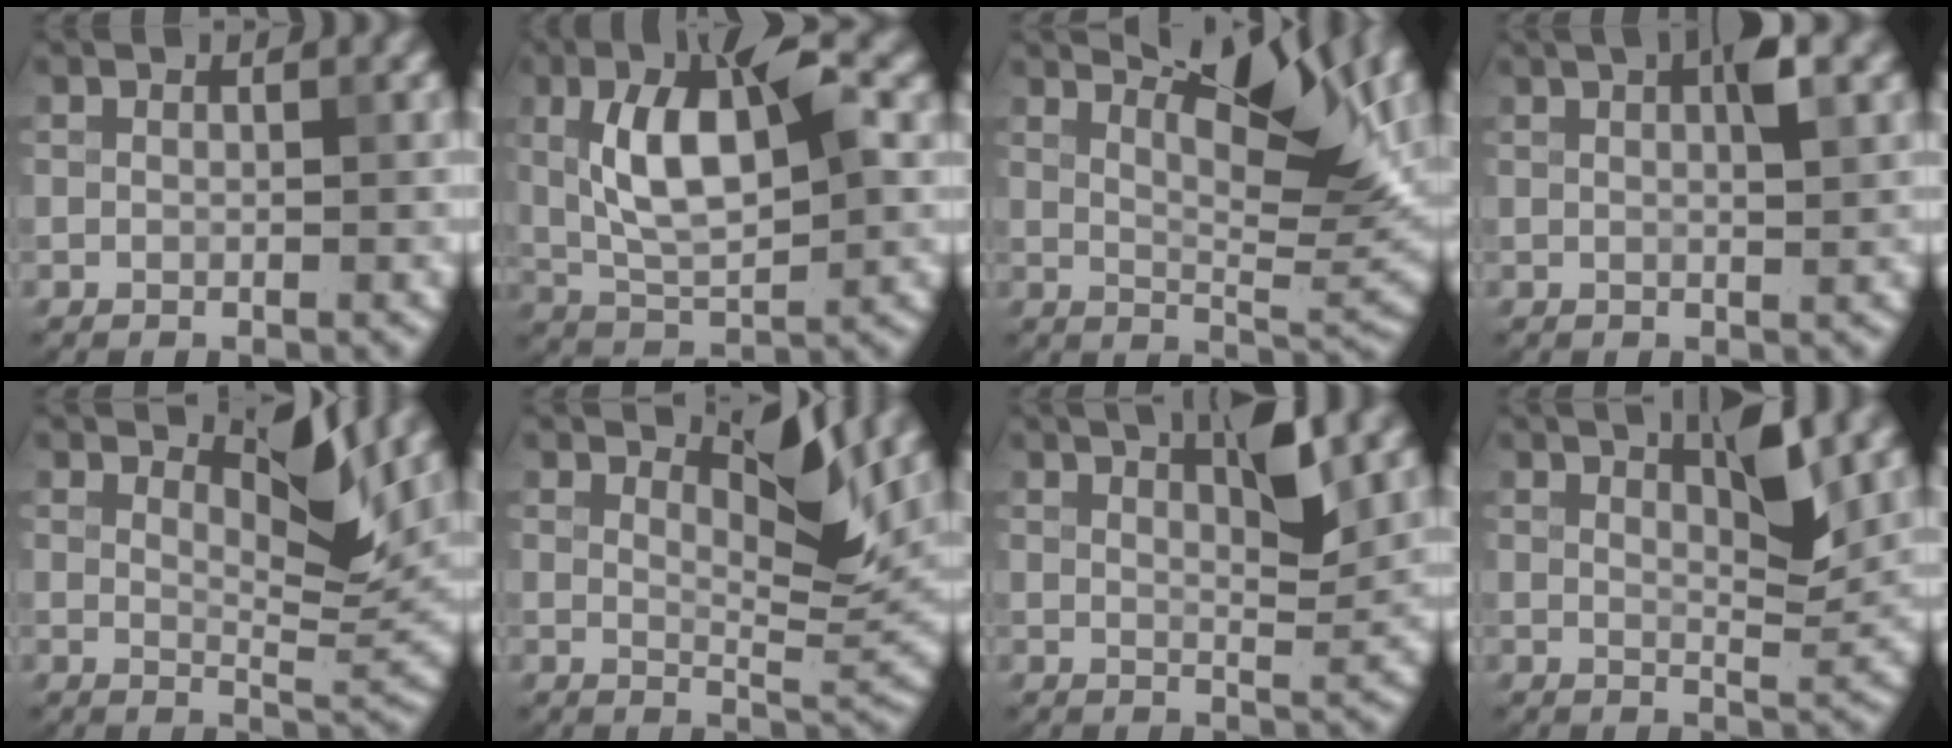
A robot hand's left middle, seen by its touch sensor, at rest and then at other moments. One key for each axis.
{"total": 6.9, "fx": 0.2, "fy": 2.2, "fz": 6.5, "tx": -0.134, "ty": 0.003, "tz": 0.021}
{"total": 7.1, "fx": 3.5, "fy": 1.6, "fz": 6.0, "tx": -0.106, "ty": 0.006, "tz": 0.080}
{"total": 1.9, "fx": 0.1, "fy": -0.1, "fz": 1.8, "tx": -0.047, "ty": 0.003, "tz": 0.020}
{"total": 3.3, "fx": 2.3, "fy": 0.3, "fz": 2.3, "tx": -0.054, "ty": -0.006, "tz": 0.053}
{"total": 3.5, "fx": 2.4, "fy": 0.3, "fz": 2.5, "tx": -0.056, "ty": -0.005, "tz": 0.055}
{"total": 3.1, "fx": 1.6, "fy": 0.2, "fz": 2.6, "tx": -0.051, "ty": 0.003, "tz": 0.042}
{"total": 2.7, "fx": 1.3, "fy": 0.0, "fz": 2.4, "tx": -0.051, "ty": -0.003, "tz": 0.041}